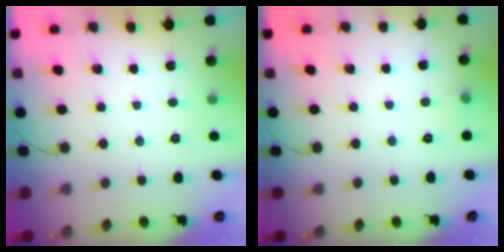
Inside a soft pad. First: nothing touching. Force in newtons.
{"total": 3.2, "press": 2.6, "slide": 1.8}